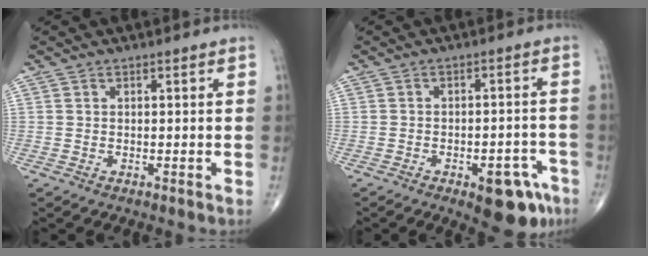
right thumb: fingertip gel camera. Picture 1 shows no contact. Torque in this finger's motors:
{"motor_torque": [1.64, 0.70, 0.70, -0.94, 0.23]}